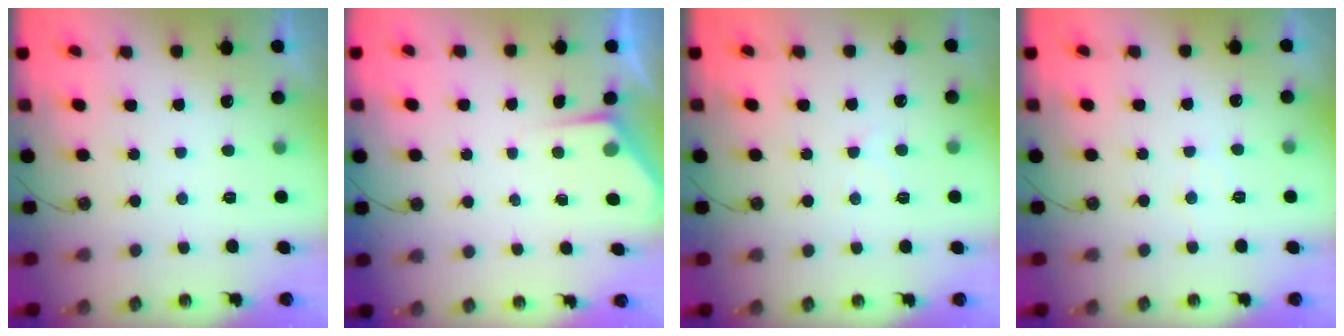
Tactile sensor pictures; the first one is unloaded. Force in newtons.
{"total": 2.9, "press": 2.8, "slide": 0.5}
{"total": 5.9, "press": 5.8, "slide": 0.8}
{"total": 4.2, "press": 4.1, "slide": 0.6}